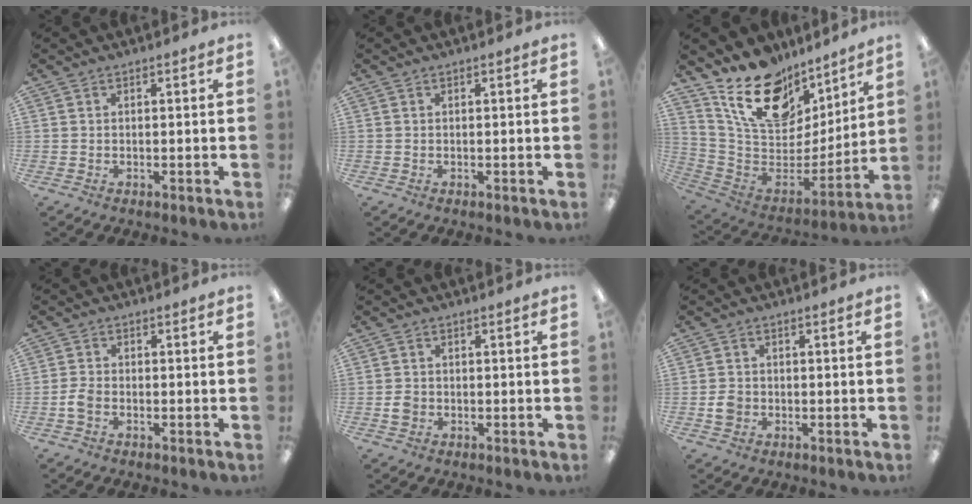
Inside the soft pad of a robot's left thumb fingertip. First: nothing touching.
{"total": 0.0}
{"total": 20.1, "force": [13.4, 11.1, 10.1], "torque": [-0.175, -0.091, 0.243]}
{"total": 3.0, "force": [-1.2, 1.9, 2.0], "torque": [-0.040, 0.005, -0.023]}
{"total": 2.1, "force": [-0.5, 1.8, 1.0], "torque": [-0.017, 0.003, -0.009]}
{"total": 3.0, "force": [-0.7, 2.5, 1.5], "torque": [-0.017, 0.002, -0.014]}